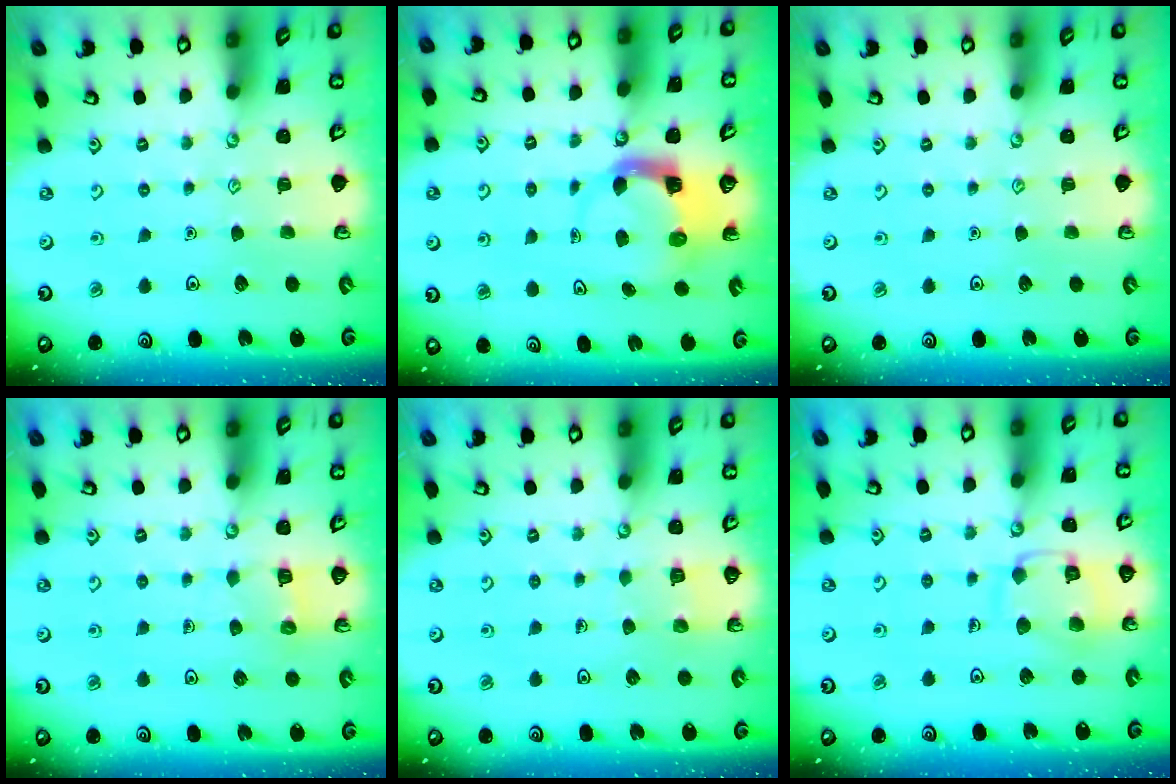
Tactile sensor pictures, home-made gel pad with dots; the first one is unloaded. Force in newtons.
{"total": 4.0, "press": 3.9, "slide": 0.6}
{"total": 0.0}
{"total": 4.5, "press": 4.5, "slide": 0.5}
{"total": 3.0, "press": 3.0, "slide": 0.2}
{"total": 11.8, "press": 11.7, "slide": 0.9}